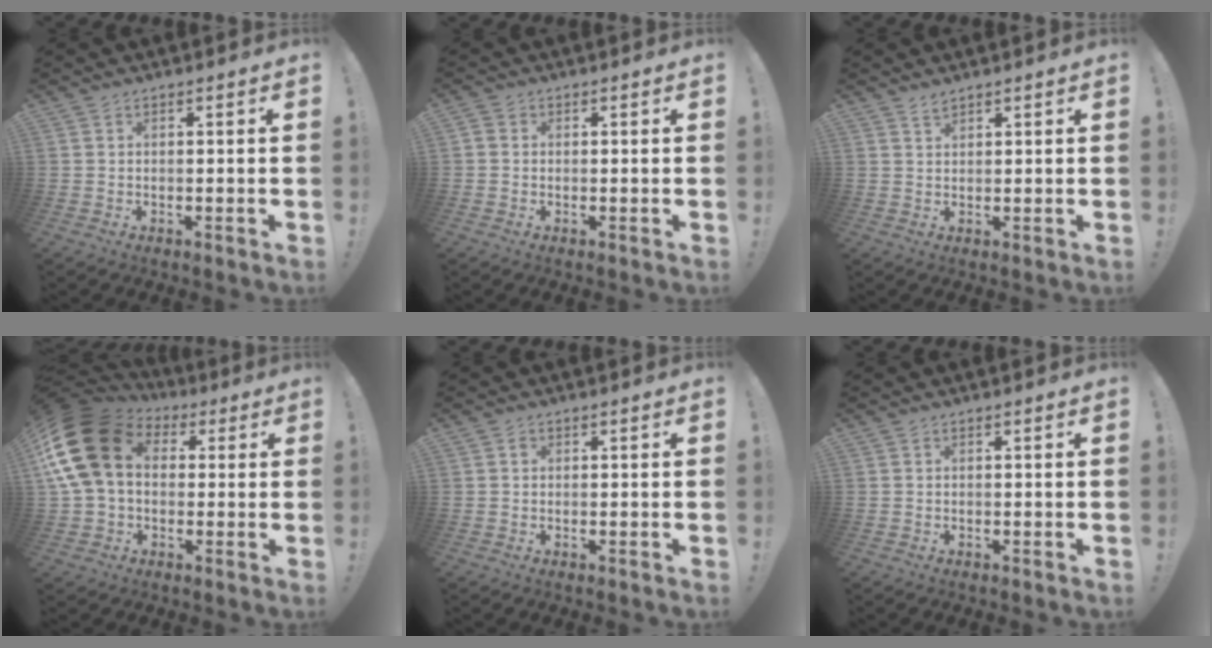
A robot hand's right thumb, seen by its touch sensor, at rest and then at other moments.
{"total": 1.5, "force": [0.0, 1.3, 0.7], "torque": [-0.017, 0.006, 0.002]}
{"total": 1.9, "force": [1.7, 0.5, 0.6], "torque": [-0.006, -0.010, 0.031]}
{"total": 19.5, "force": [4.4, 13.7, 13.2], "torque": [-0.261, -0.004, 0.081]}
{"total": 0.9, "force": [0.1, 0.9, 0.2], "torque": [0.001, 0.003, 0.002]}
{"total": 0.0}